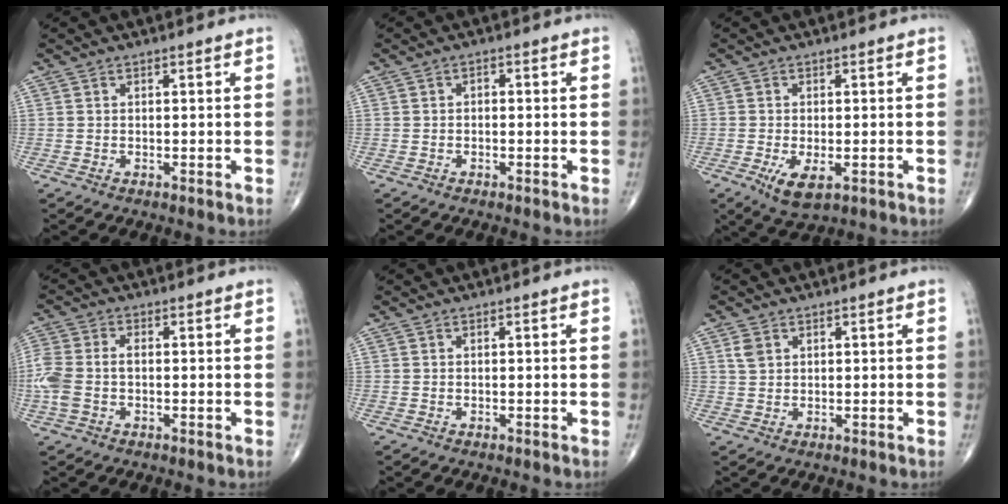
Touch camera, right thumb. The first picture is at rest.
{"total": 0.8, "force": [-0.2, 0.6, 0.5], "torque": [0.000, 0.005, -0.007]}
{"total": 5.4, "force": [-1.9, 2.4, 4.4], "torque": [-0.079, -0.011, -0.027]}
{"total": 7.9, "force": [-0.9, 4.9, 6.2], "torque": [-0.167, 0.019, -0.019]}
{"total": 0.0}
{"total": 2.5, "force": [1.1, 1.8, 1.3], "torque": [-0.022, -0.001, 0.026]}